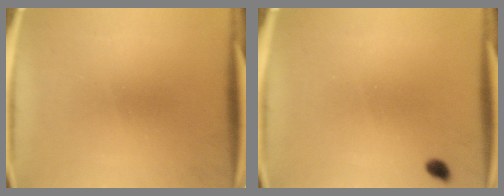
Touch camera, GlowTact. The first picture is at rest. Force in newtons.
{"total": 1.3}